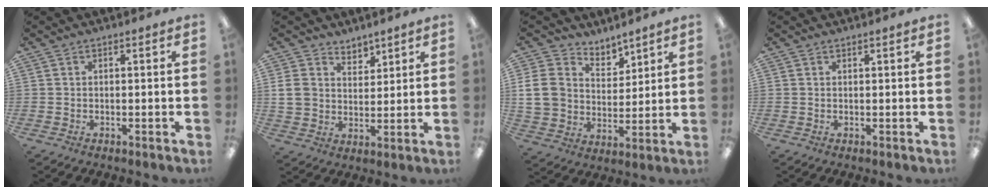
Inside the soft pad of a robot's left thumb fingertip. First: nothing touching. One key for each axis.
{"total": 7.4, "fx": 4.1, "fy": 6.0, "fz": 1.8, "tx": -0.042, "ty": -0.018, "tz": 0.081}
{"total": 10.8, "fx": 5.3, "fy": 8.7, "fz": 3.7, "tx": -0.082, "ty": -0.031, "tz": 0.107}
{"total": 0.5, "fx": 0.5, "fy": 0.1, "fz": 0.2, "tx": -0.005, "ty": 0.001, "tz": 0.008}